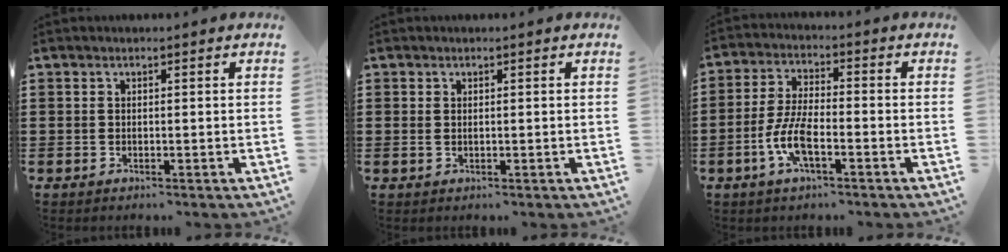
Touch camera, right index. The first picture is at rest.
{"total": 0.7, "force": [0.2, 0.3, 0.6], "torque": [-0.012, 0.004, 0.003]}
{"total": 7.2, "force": [-2.8, 2.3, 6.2], "torque": [-0.144, -0.010, -0.057]}